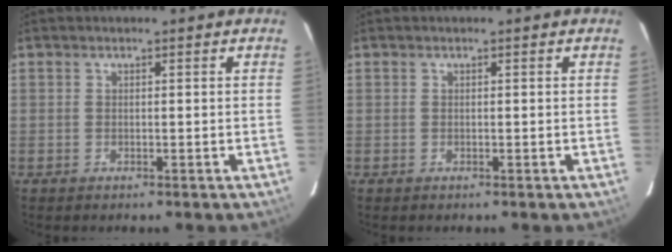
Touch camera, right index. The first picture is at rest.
{"total": 0.0}